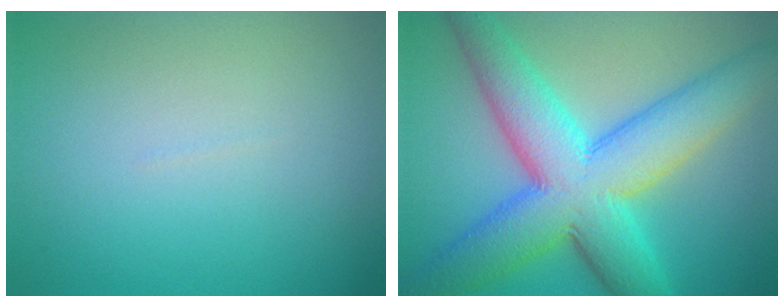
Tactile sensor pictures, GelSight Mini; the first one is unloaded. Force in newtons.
{"total": 11.6, "press": 11.6, "slide": 0.3}